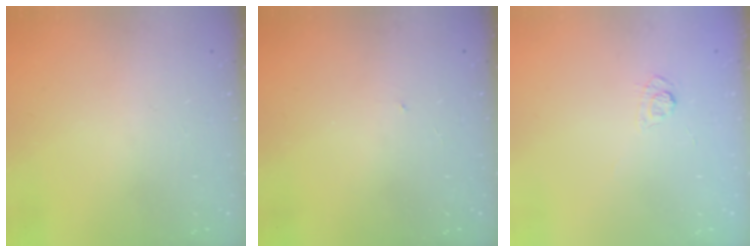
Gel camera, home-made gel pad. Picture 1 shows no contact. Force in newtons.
{"total": 0.6, "press": 0.6, "slide": 0.1}
{"total": 4.0, "press": 3.7, "slide": 1.5}